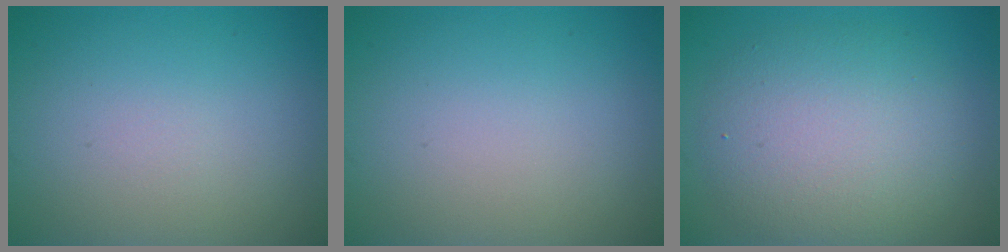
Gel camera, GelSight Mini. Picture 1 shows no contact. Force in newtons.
{"total": 0.0}
{"total": 6.4, "press": 6.4, "slide": 0.6}